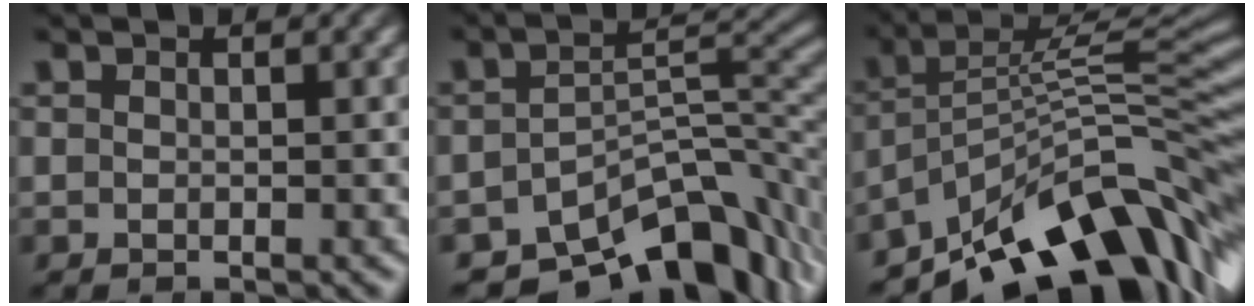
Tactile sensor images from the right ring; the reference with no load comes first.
{"total": 13.2, "force": [-8.3, 6.3, 8.2], "torque": [-0.087, -0.030, -0.114]}
{"total": 15.3, "force": [-7.8, 7.2, 11.0], "torque": [-0.134, -0.023, -0.101]}